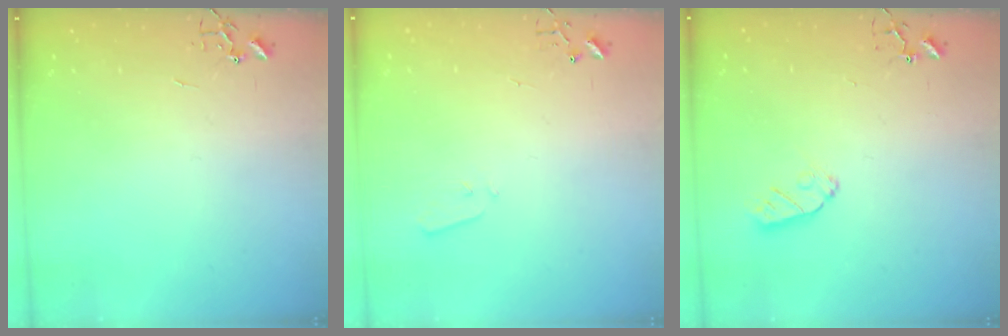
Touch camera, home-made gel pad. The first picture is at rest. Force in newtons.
{"total": 3.4, "press": 3.3, "slide": 0.5}
{"total": 4.5, "press": 4.5, "slide": 0.6}